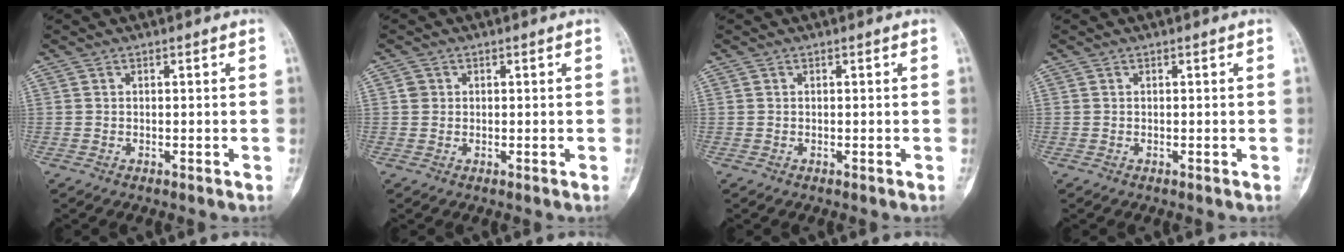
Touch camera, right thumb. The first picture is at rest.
{"total": 1.4, "force": [0.2, 1.3, 0.3], "torque": [0.001, 0.002, 0.003]}
{"total": 0.0}
{"total": 0.0}